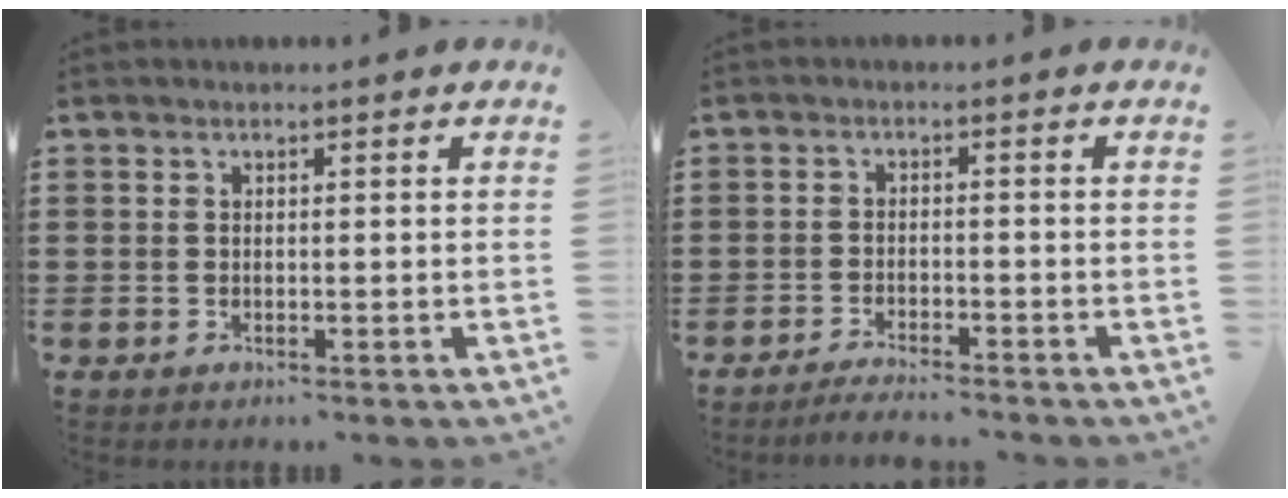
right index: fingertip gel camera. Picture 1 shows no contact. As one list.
[{"total": 2.4, "force": [-2.3, -0.1, 0.3], "torque": [-0.009, 0.002, -0.048]}]